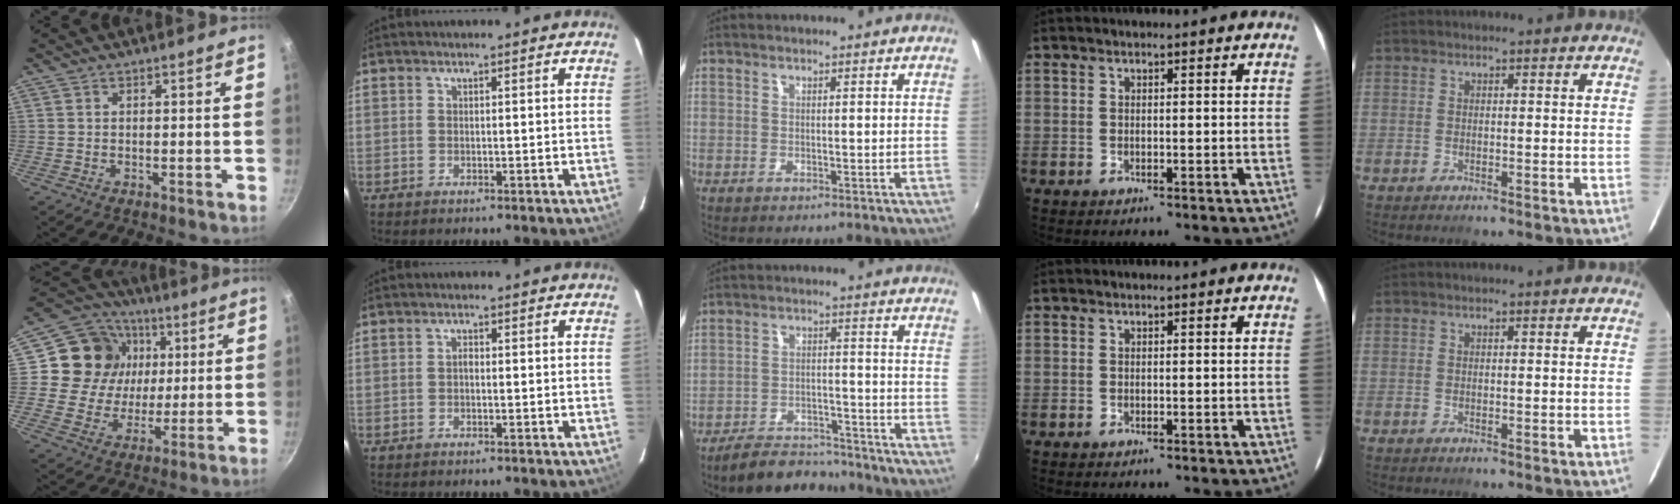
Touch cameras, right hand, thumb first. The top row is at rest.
{"thumb": {"total": 16.7, "force": [3.7, 14.9, 6.6], "torque": [-0.095, 0.006, 0.057]}, "index": {"total": 0.8, "force": [-0.2, 0.5, 0.5], "torque": [-0.010, 0.005, -0.005]}, "middle": {"total": 9.8, "force": [-9.1, 2.6, 2.6], "torque": [-0.072, 0.008, -0.133]}}